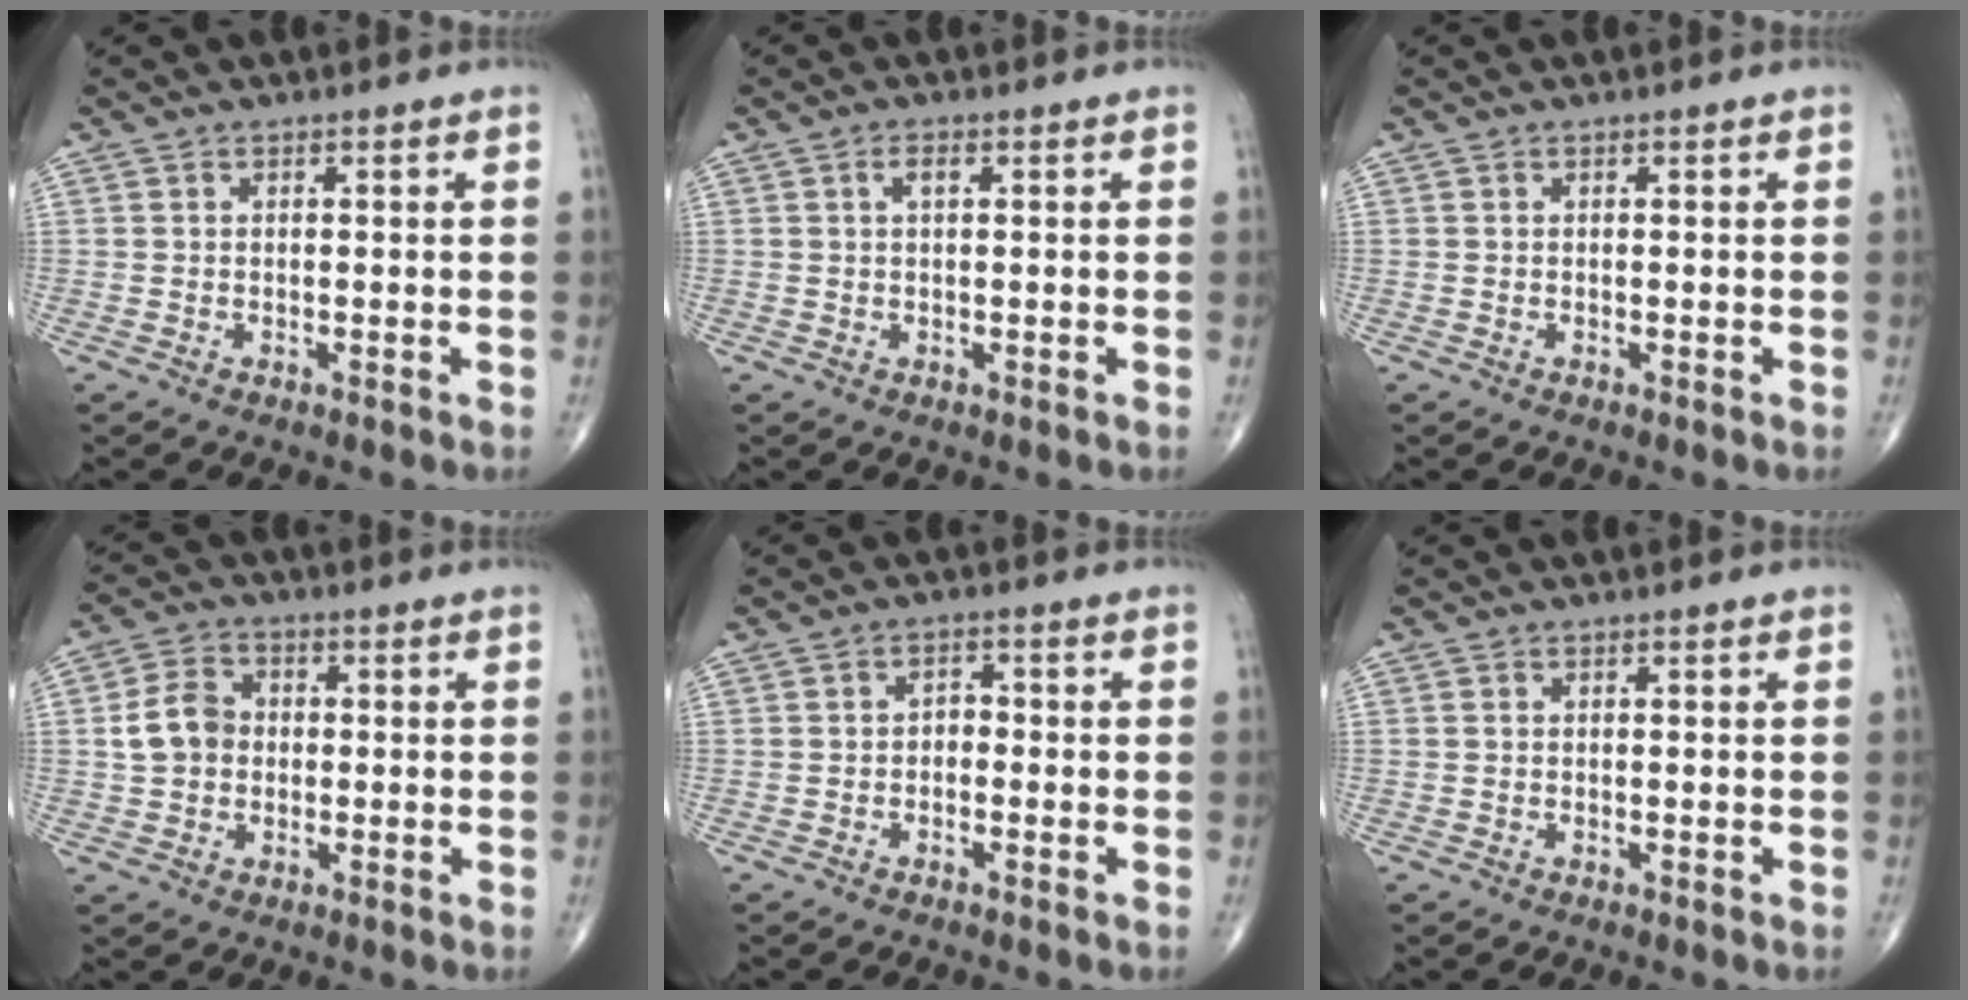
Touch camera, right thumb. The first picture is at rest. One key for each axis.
{"total": 1.8, "fx": 0.6, "fy": 0.7, "fz": 1.5, "tx": -0.029, "ty": 0.004, "tz": 0.010}
{"total": 0.0}
{"total": 6.7, "fx": 0.0, "fy": 5.5, "fz": 3.9, "tx": -0.062, "ty": 0.016, "tz": -0.006}
{"total": 1.8, "fx": -0.5, "fy": 1.3, "fz": 1.1, "tx": -0.005, "ty": 0.009, "tz": -0.013}
{"total": 0.0}